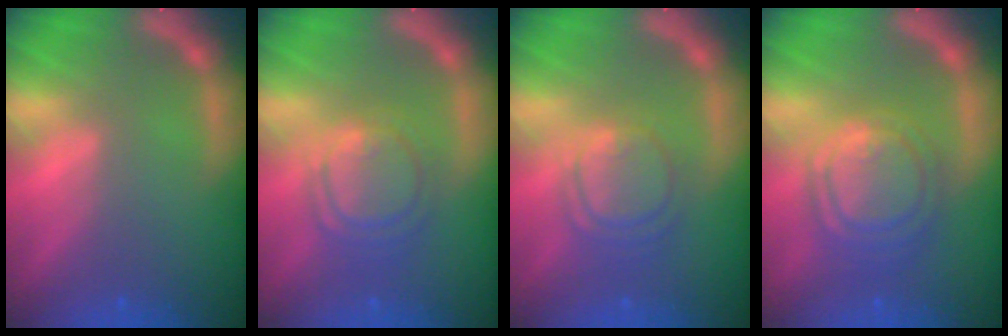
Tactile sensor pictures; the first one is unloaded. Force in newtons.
{"total": 5.6}
{"total": 5.1}
{"total": 7.6}